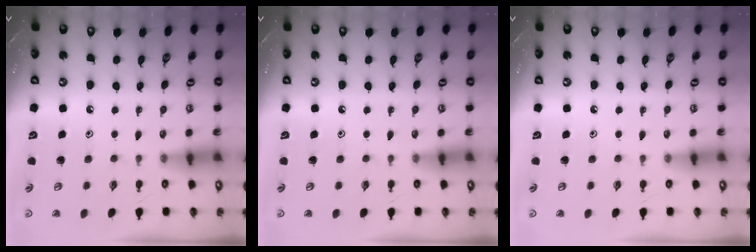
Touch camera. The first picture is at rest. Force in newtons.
{"total": 0.0}
{"total": 0.0}